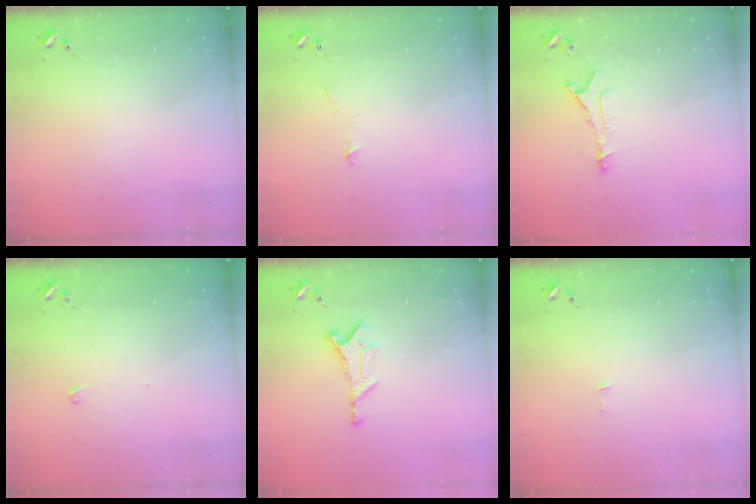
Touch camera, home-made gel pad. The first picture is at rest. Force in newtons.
{"total": 4.0, "press": 4.0, "slide": 0.4}
{"total": 6.1, "press": 6.0, "slide": 0.6}
{"total": 2.6, "press": 2.6, "slide": 0.2}
{"total": 8.3, "press": 8.3, "slide": 0.4}
{"total": 2.9, "press": 2.9, "slide": 0.2}